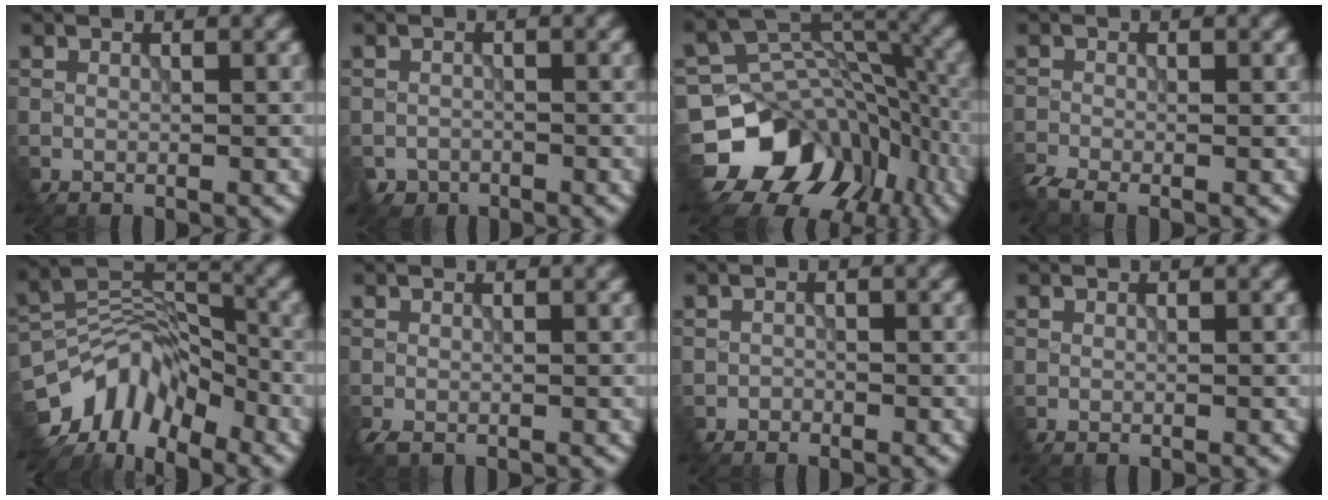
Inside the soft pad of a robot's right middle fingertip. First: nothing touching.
{"total": 1.6, "force": [-1.2, 0.7, -0.8], "torque": [0.019, -0.006, -0.026]}
{"total": 12.6, "force": [-7.0, 9.1, 5.2], "torque": [-0.110, -0.013, -0.112]}
{"total": 2.4, "force": [-2.1, 0.6, 1.0], "torque": [-0.024, -0.007, -0.046]}
{"total": 8.1, "force": [-6.1, 4.3, 3.2], "torque": [-0.033, 0.005, -0.127]}
{"total": 0.9, "force": [-0.3, 0.6, 0.6], "torque": [-0.022, -0.001, -0.010]}
{"total": 1.2, "force": [-1.0, 0.4, -0.6], "torque": [0.014, -0.002, -0.022]}
{"total": 0.0}